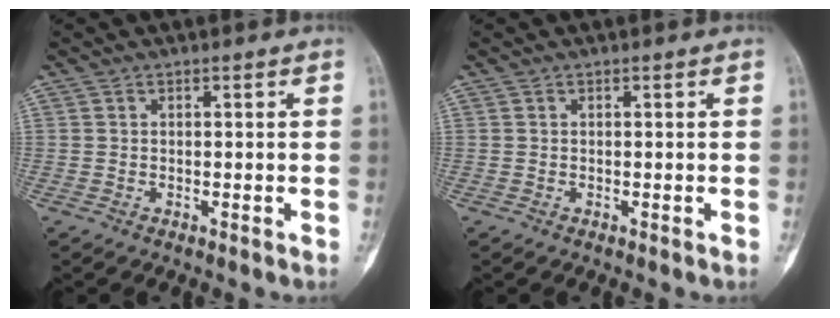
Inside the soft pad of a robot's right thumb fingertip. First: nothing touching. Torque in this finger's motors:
{"motor_torque": [0.65, 0.66, 0.00, 0.00, 0.01]}